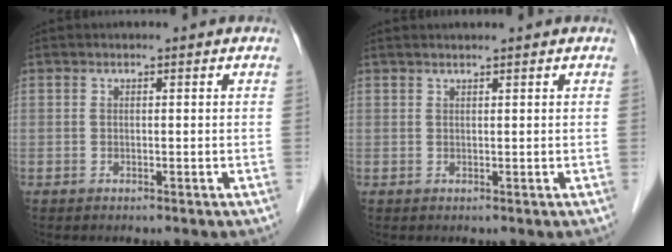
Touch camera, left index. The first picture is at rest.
{"total": 1.7, "force": [1.5, -0.1, 0.8], "torque": [-0.010, 0.017, 0.030]}